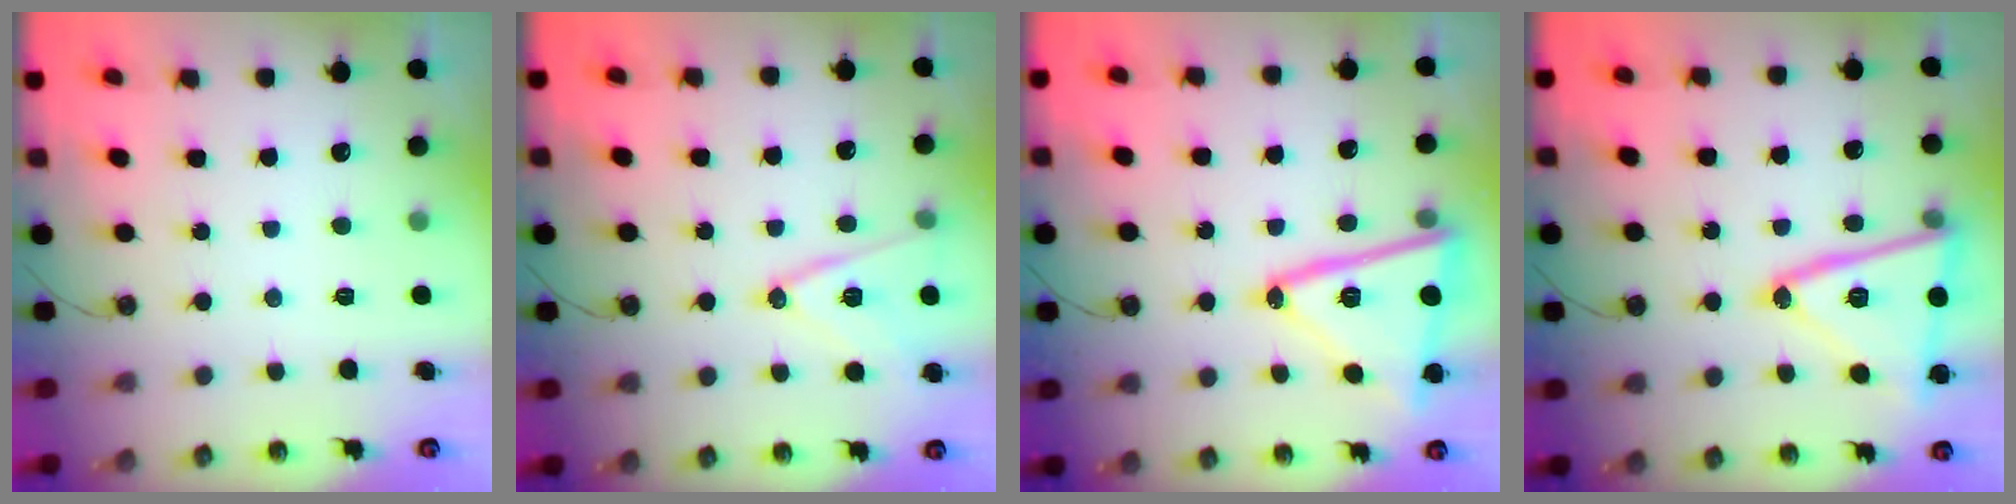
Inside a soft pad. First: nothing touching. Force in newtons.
{"total": 13.1, "press": 12.7, "slide": 3.4}
{"total": 20.6, "press": 20.6, "slide": 1.2}
{"total": 19.8, "press": 19.7, "slide": 2.3}